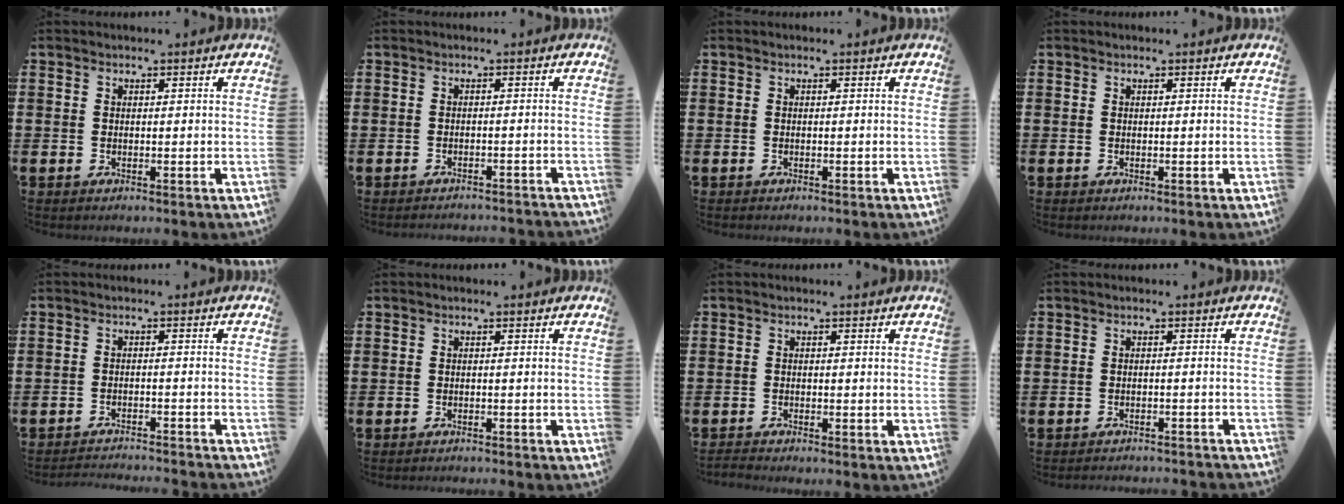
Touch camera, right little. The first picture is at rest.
{"total": 1.1, "force": [-1.1, -0.1, -0.1], "torque": [-0.001, 0.003, -0.023]}
{"total": 0.0}
{"total": 0.0}
{"total": 2.0, "force": [-2.0, -0.2, 0.0], "torque": [-0.002, 0.004, -0.043]}
{"total": 0.6, "force": [-0.6, -0.1, 0.0], "torque": [0.000, 0.000, -0.012]}
{"total": 0.8, "force": [-0.8, 0.0, 0.3], "torque": [-0.005, -0.001, -0.016]}
{"total": 1.4, "force": [-1.4, -0.1, -0.1], "torque": [-0.001, 0.005, -0.029]}